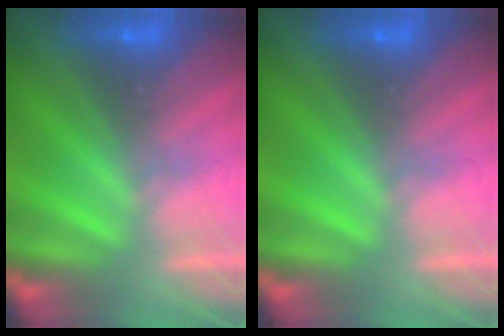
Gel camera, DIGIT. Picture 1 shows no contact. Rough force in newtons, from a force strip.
{"total": 0.0}